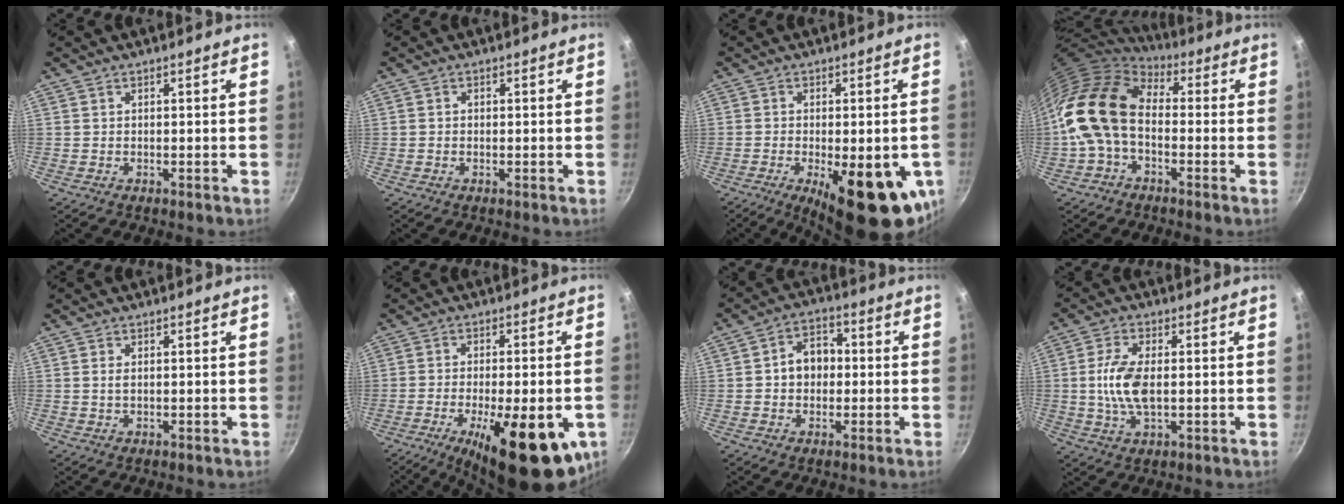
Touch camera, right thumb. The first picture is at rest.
{"total": 0.6, "force": [-0.1, 0.5, 0.3], "torque": [-0.004, 0.004, -0.002]}
{"total": 17.5, "force": [-5.6, 6.2, 15.4], "torque": [-0.179, -0.002, -0.066]}
{"total": 15.6, "force": [-0.8, 10.3, 11.7], "torque": [-0.200, 0.031, -0.030]}
{"total": 1.4, "force": [0.2, 0.8, 1.1], "torque": [-0.022, 0.001, 0.003]}
{"total": 20.3, "force": [-7.7, 7.2, 17.4], "torque": [-0.229, 0.003, -0.104]}
{"total": 7.5, "force": [-0.1, 5.8, 4.7], "torque": [-0.038, 0.020, -0.010]}
{"total": 8.6, "force": [0.0, 4.3, 7.5], "torque": [-0.151, 0.003, -0.004]}